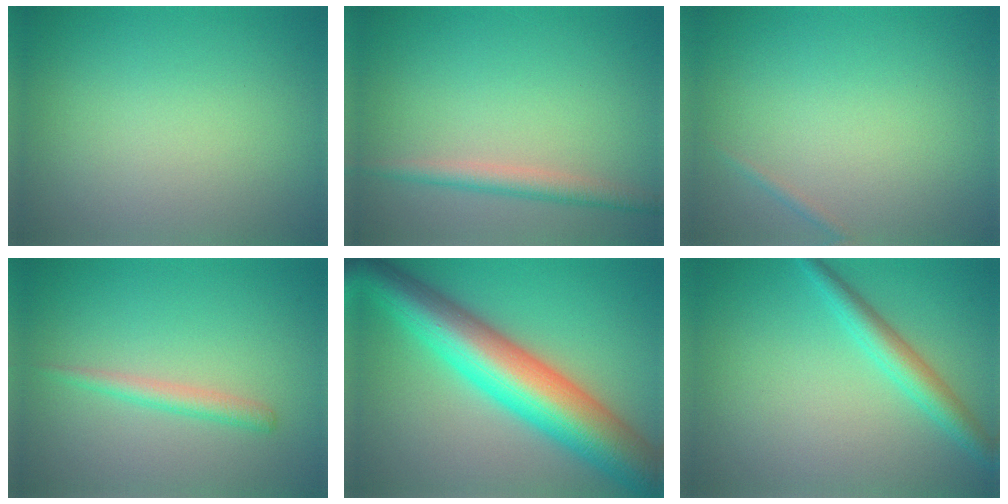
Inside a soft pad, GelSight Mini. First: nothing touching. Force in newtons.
{"total": 2.2, "press": 2.2, "slide": 0.0}
{"total": 0.6, "press": 0.6, "slide": 0.0}
{"total": 1.7, "press": 1.7, "slide": 0.0}
{"total": 11.6, "press": 11.6, "slide": 0.4}
{"total": 2.9, "press": 2.9, "slide": 0.1}